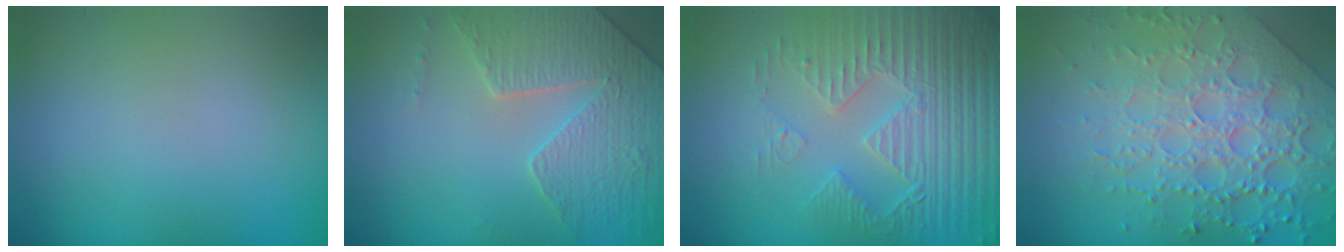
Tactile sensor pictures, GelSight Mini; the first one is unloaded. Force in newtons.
{"total": 4.0, "press": 3.9, "slide": 1.2}
{"total": 5.0, "press": 4.7, "slide": 1.8}
{"total": 6.8, "press": 5.4, "slide": 4.2}